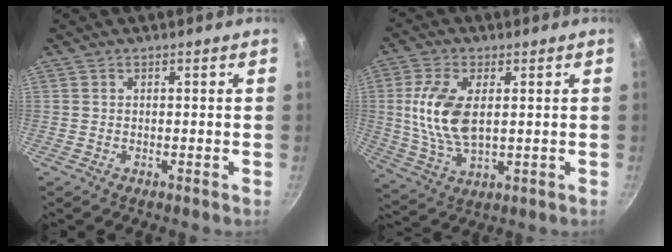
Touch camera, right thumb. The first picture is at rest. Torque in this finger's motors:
{"motor_torque": [0.59, 0.19, 1.02, -0.62, 0.31]}